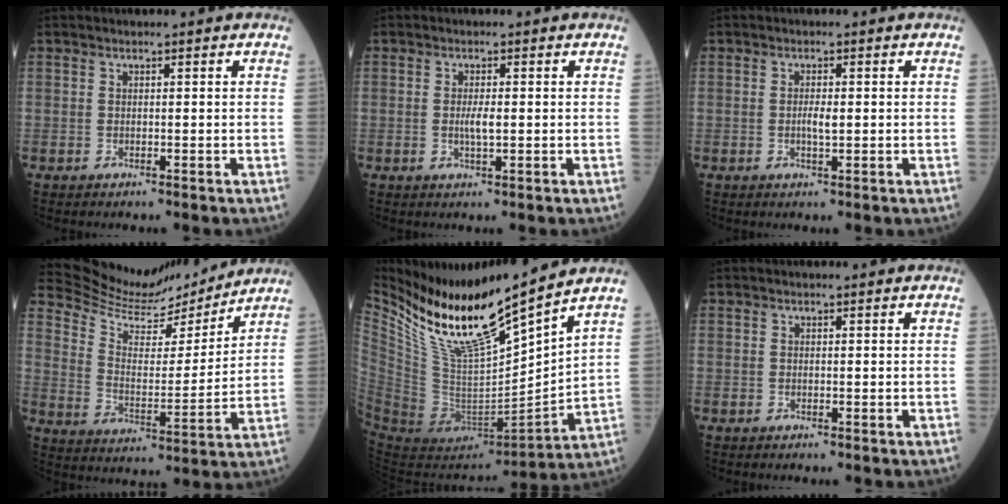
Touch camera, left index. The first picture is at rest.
{"total": 2.3, "force": [-0.1, 0.4, 2.2], "torque": [-0.047, -0.001, 0.000]}
{"total": 1.8, "force": [-0.1, 0.4, 1.8], "torque": [-0.037, 0.000, -0.001]}
{"total": 14.2, "force": [13.9, 1.9, 1.9], "torque": [-0.051, -0.005, 0.231]}
{"total": 17.8, "force": [14.8, 1.5, 9.8], "torque": [-0.177, -0.032, 0.296]}
{"total": 0.0}